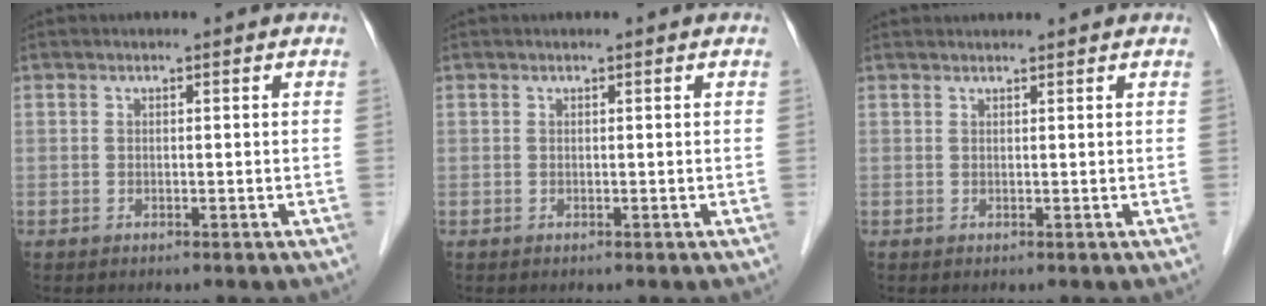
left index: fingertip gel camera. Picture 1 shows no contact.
{"total": 0.0}
{"total": 3.8, "force": [3.7, 0.2, 0.7], "torque": [-0.012, 0.031, 0.046]}